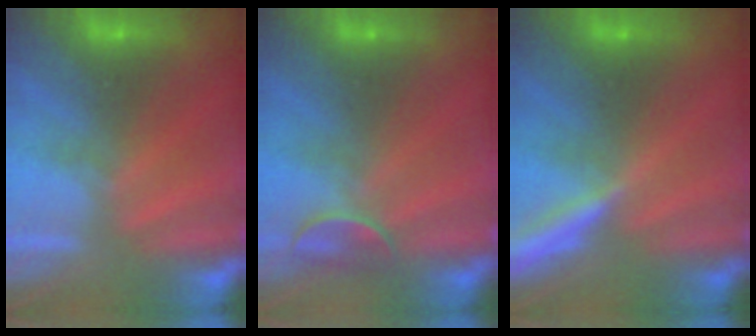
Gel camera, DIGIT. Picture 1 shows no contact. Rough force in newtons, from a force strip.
{"total": 2.4}
{"total": 4.6}